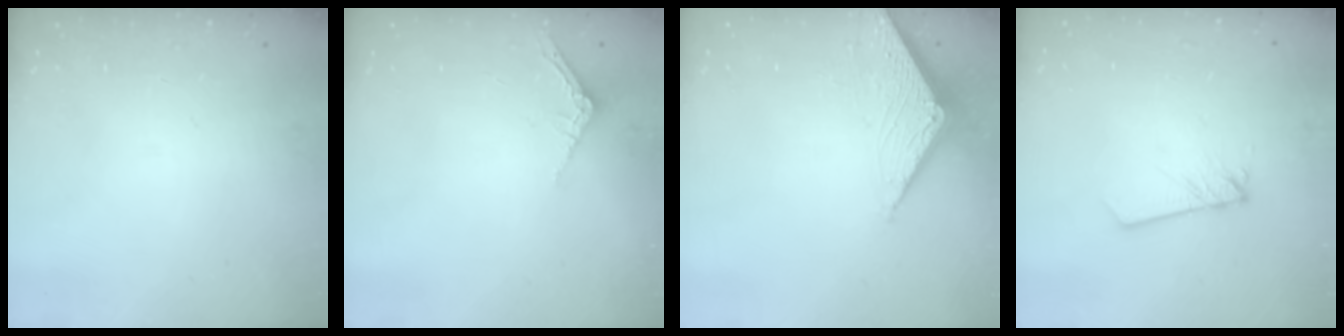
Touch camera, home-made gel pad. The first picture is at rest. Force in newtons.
{"total": 2.5, "press": 2.5, "slide": 0.2}
{"total": 2.8, "press": 2.8, "slide": 0.3}
{"total": 1.9, "press": 1.9, "slide": 0.2}